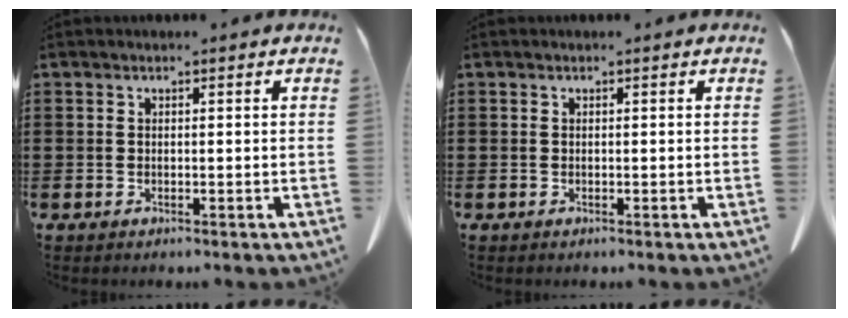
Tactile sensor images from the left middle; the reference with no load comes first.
{"total": 0.0}